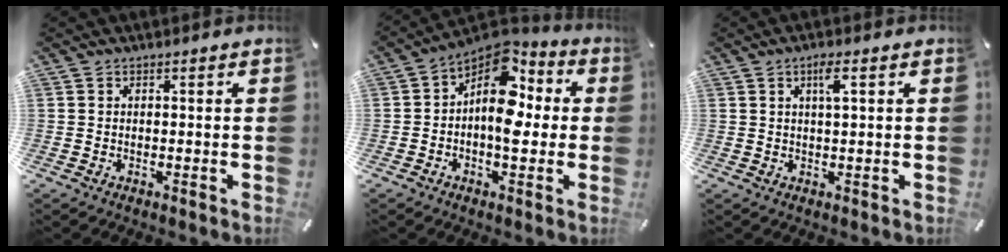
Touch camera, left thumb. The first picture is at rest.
{"total": 11.9, "force": [1.5, 7.9, 8.8], "torque": [-0.128, -0.032, 0.022]}
{"total": 3.3, "force": [1.4, 0.4, 2.9], "torque": [-0.061, 0.002, 0.020]}